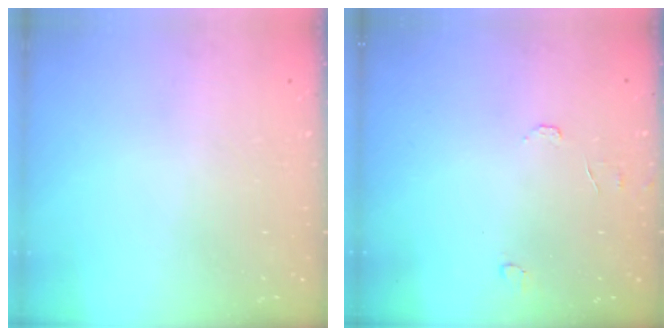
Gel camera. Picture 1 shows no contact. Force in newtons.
{"total": 6.6, "press": 6.6, "slide": 0.5}